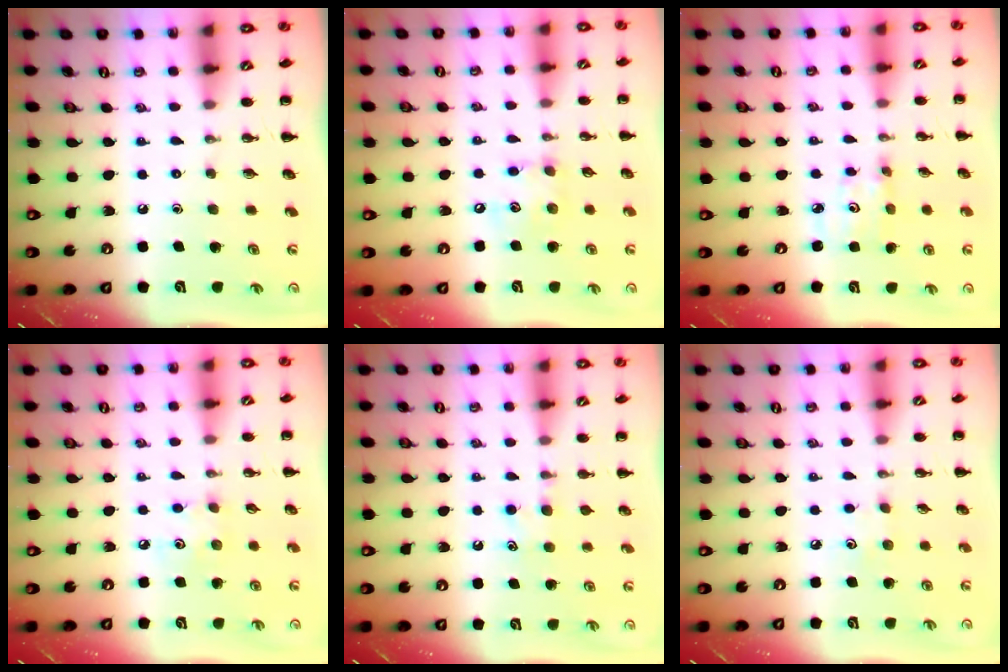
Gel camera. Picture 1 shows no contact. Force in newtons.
{"total": 7.6, "press": 7.5, "slide": 0.8}
{"total": 2.8, "press": 2.8, "slide": 0.4}
{"total": 4.5, "press": 4.4, "slide": 0.9}
{"total": 5.4, "press": 5.2, "slide": 1.5}
{"total": 4.4, "press": 4.2, "slide": 1.1}